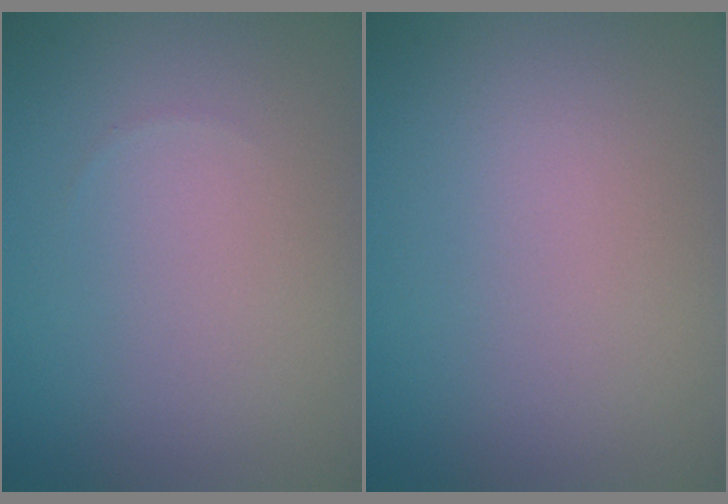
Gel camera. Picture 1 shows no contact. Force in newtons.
{"total": 0.0}